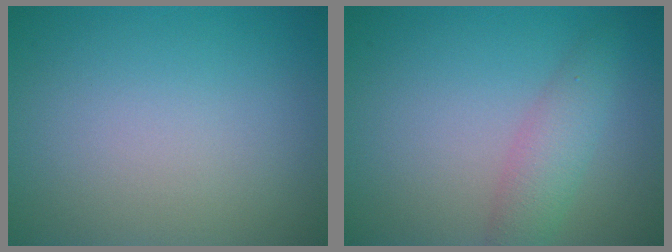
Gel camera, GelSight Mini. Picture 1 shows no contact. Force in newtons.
{"total": 2.8, "press": 2.8, "slide": 0.2}